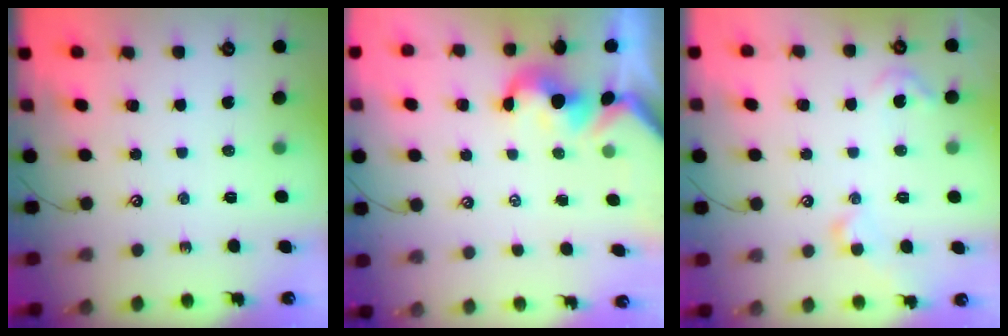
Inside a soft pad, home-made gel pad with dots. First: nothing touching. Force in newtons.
{"total": 0.8, "press": 0.6, "slide": 0.4}
{"total": 4.2, "press": 4.2, "slide": 0.4}